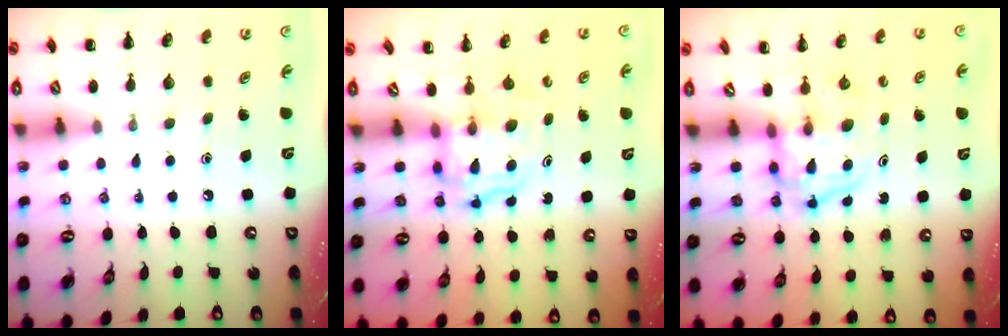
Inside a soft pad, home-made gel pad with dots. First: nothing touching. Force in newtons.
{"total": 3.5, "press": 3.4, "slide": 0.3}
{"total": 3.8, "press": 3.8, "slide": 0.5}